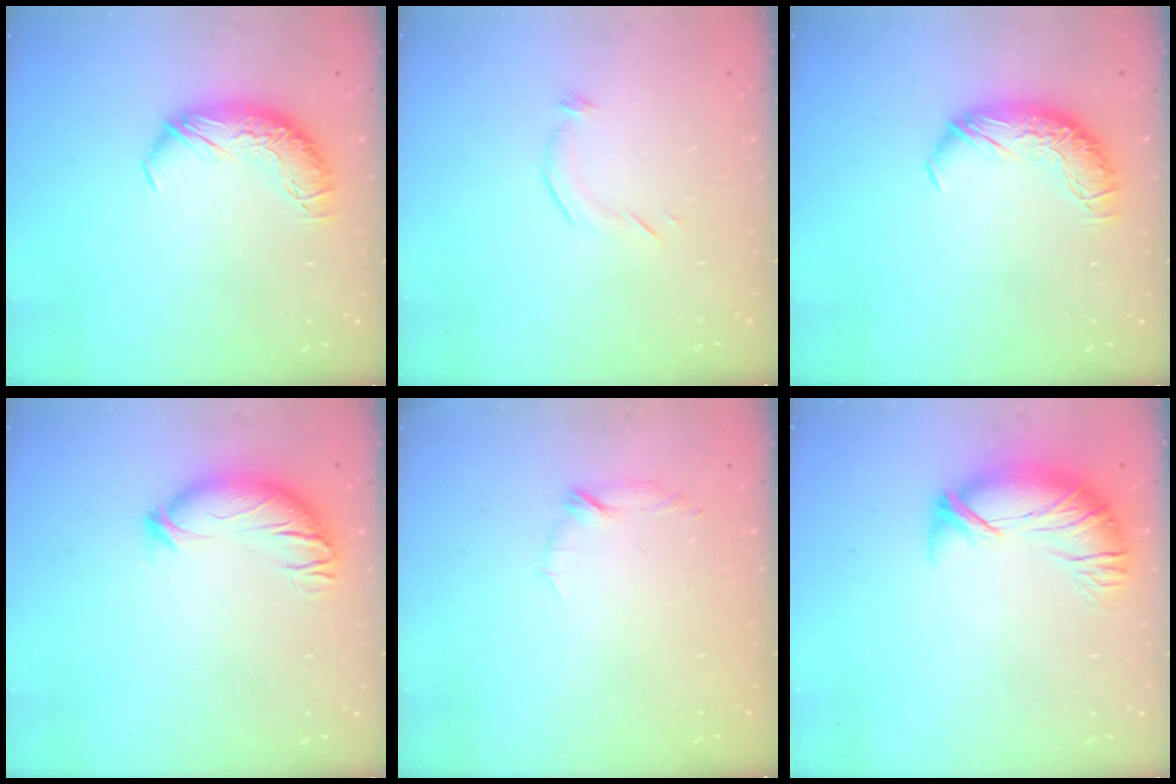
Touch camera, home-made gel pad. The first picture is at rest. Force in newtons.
{"total": 6.1, "press": 6.0, "slide": 0.4}
{"total": 0.0}
{"total": 3.5, "press": 3.3, "slide": 1.3}
{"total": 6.5, "press": 6.4, "slide": 0.9}
{"total": 3.3, "press": 2.4, "slide": 2.3}